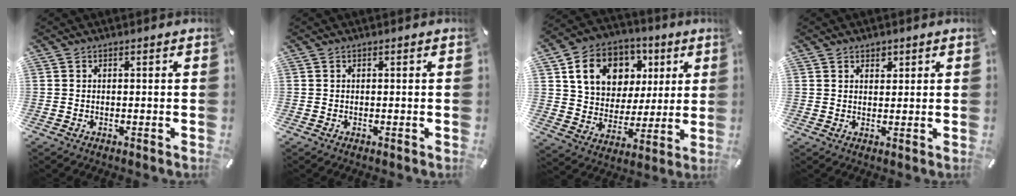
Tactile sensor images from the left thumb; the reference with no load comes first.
{"total": 0.0}
{"total": 14.7, "force": [5.9, 12.0, 6.1], "torque": [-0.108, -0.011, 0.117]}
{"total": 1.9, "force": [1.1, 1.6, 0.3], "torque": [0.008, -0.005, 0.016]}